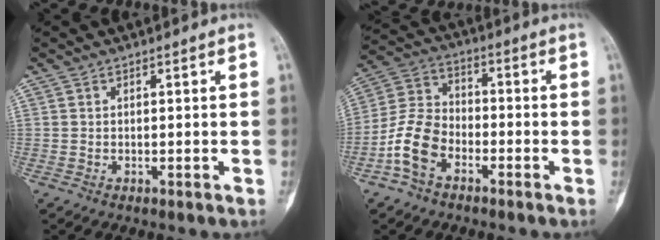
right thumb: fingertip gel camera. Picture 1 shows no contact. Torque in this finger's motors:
{"motor_torque": [-0.17, 0.01, -0.04, 0.00, 0.07]}